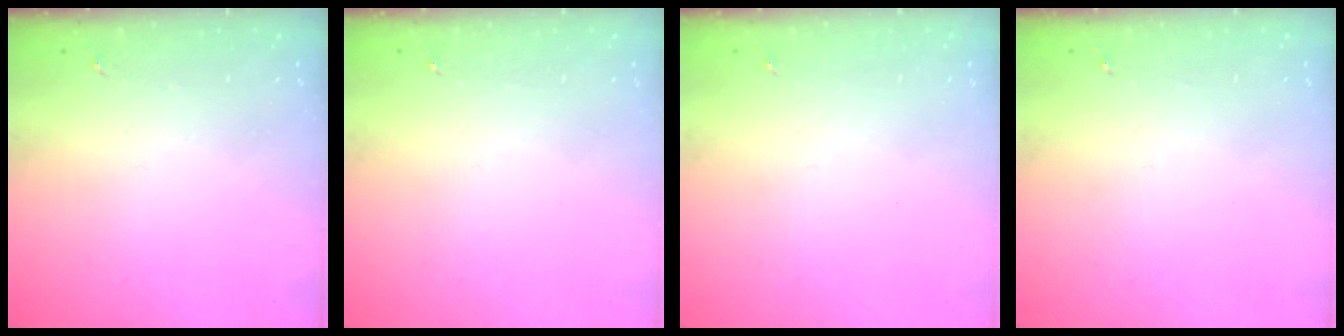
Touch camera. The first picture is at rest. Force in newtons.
{"total": 0.0}
{"total": 0.0}
{"total": 0.0}